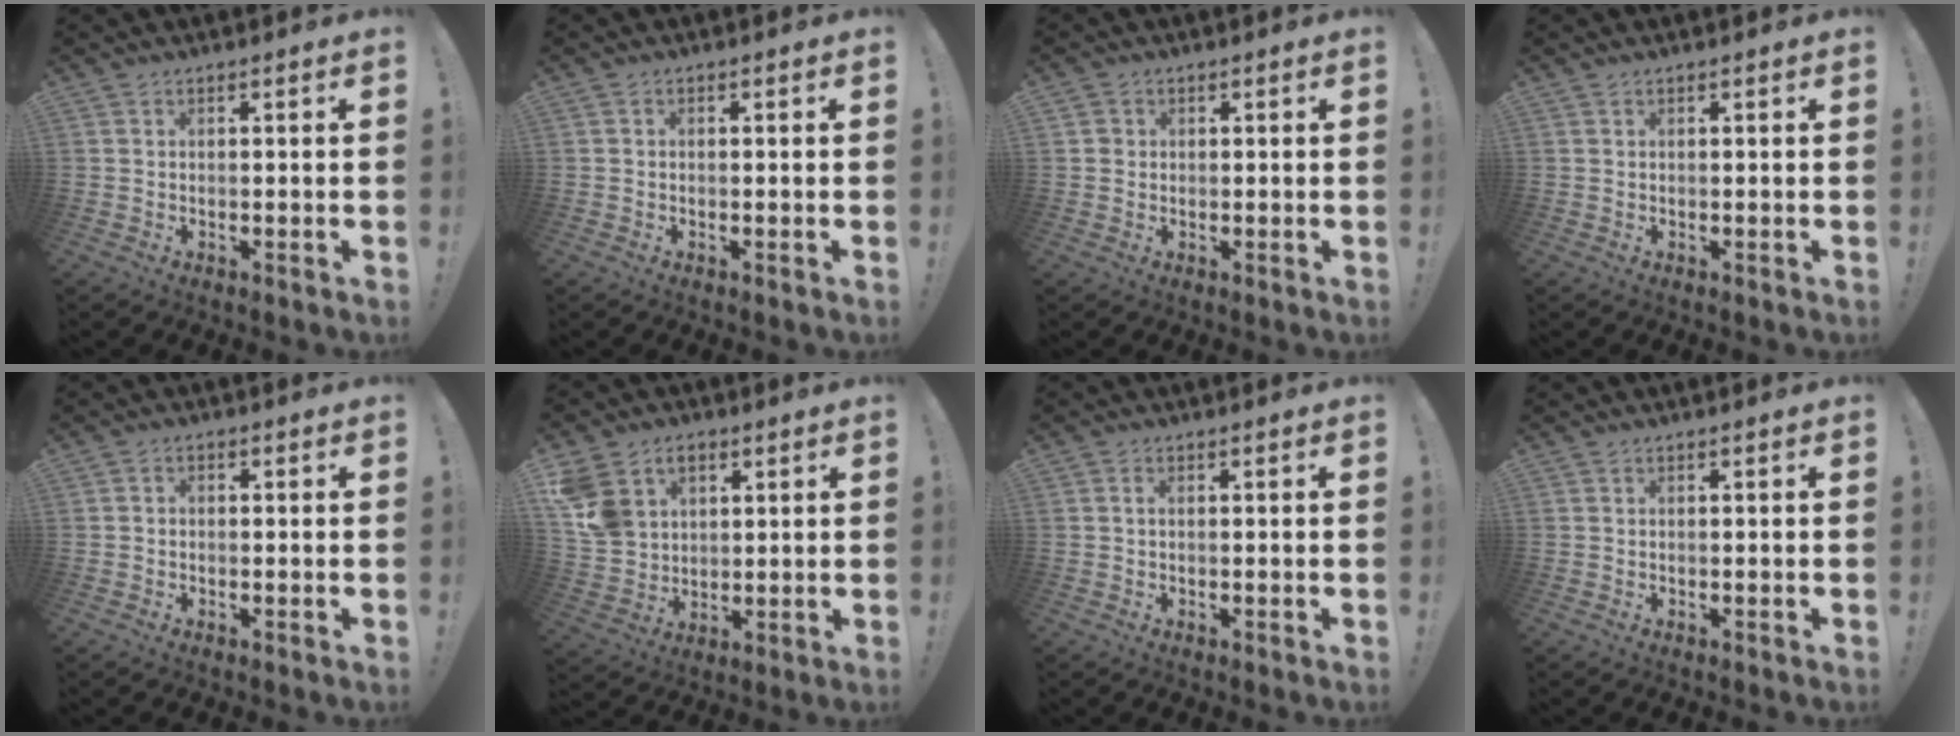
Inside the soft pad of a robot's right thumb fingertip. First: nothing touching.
{"total": 0.6, "force": [-0.4, 0.4, 0.2], "torque": [-0.005, 0.002, -0.006]}
{"total": 1.8, "force": [0.6, 1.7, 0.3], "torque": [-0.005, 0.002, 0.011]}
{"total": 0.0}
{"total": 1.4, "force": [-0.9, 0.9, 0.6], "torque": [-0.011, 0.007, -0.016]}
{"total": 11.4, "force": [4.9, 9.0, 5.1], "torque": [-0.096, -0.022, 0.100]}
{"total": 0.8, "force": [0.0, 0.3, 0.7], "torque": [-0.016, 0.004, 0.000]}
{"total": 0.0}